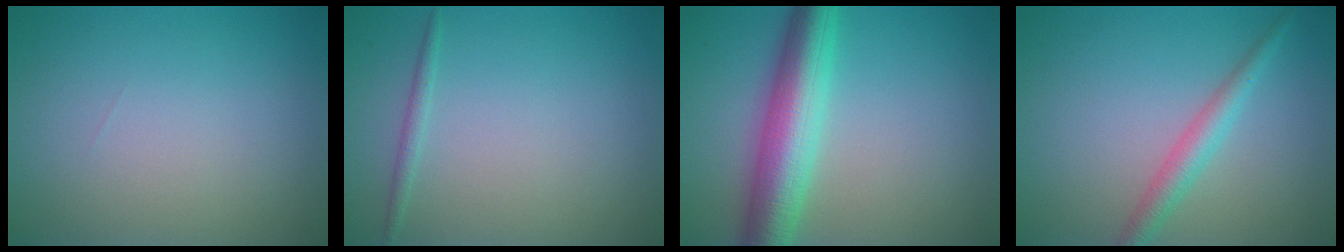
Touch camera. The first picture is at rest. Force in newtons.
{"total": 0.9, "press": 0.9, "slide": 0.1}
{"total": 7.3, "press": 7.3, "slide": 0.1}
{"total": 2.6, "press": 2.5, "slide": 0.1}